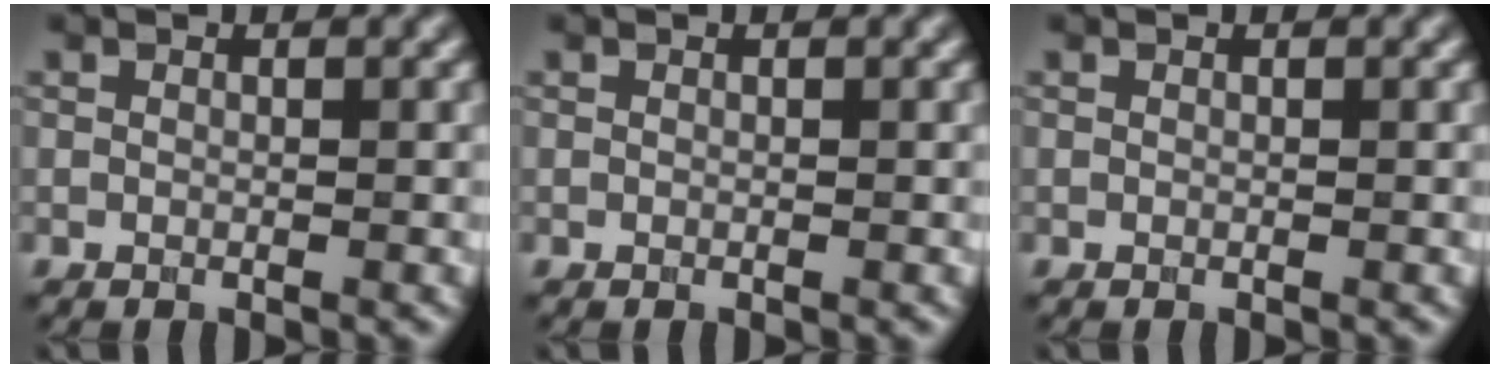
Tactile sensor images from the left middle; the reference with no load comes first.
{"total": 0.0}
{"total": 0.0}